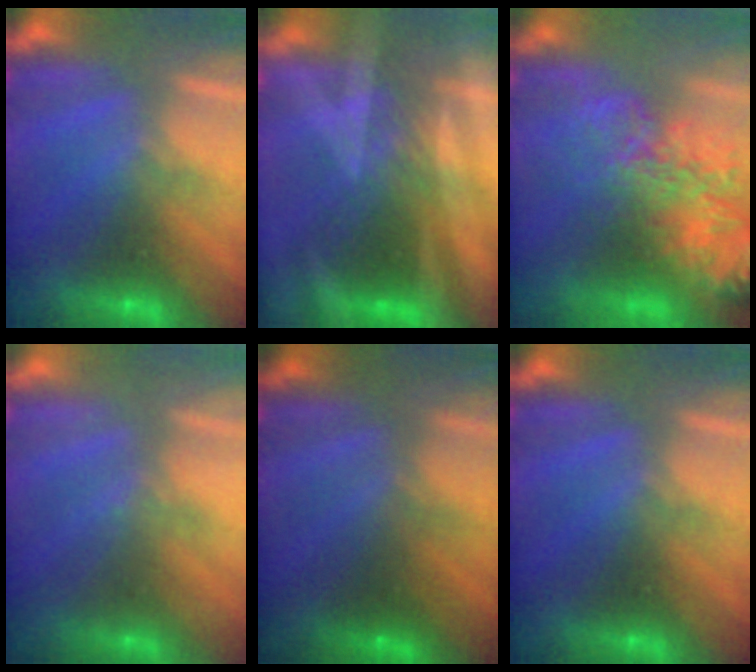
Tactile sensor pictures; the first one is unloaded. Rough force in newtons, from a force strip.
{"total": 3.0}
{"total": 9.1}
{"total": 2.3}
{"total": 1.9}
{"total": 0.0}